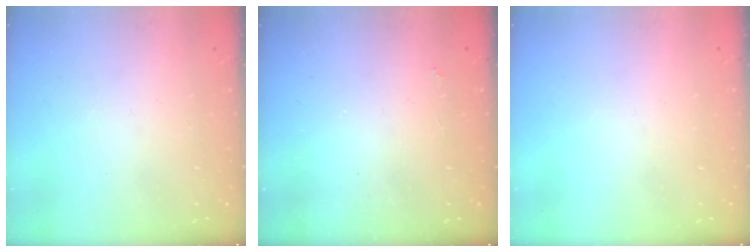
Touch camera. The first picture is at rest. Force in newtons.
{"total": 2.5, "press": 2.4, "slide": 0.4}
{"total": 0.0}